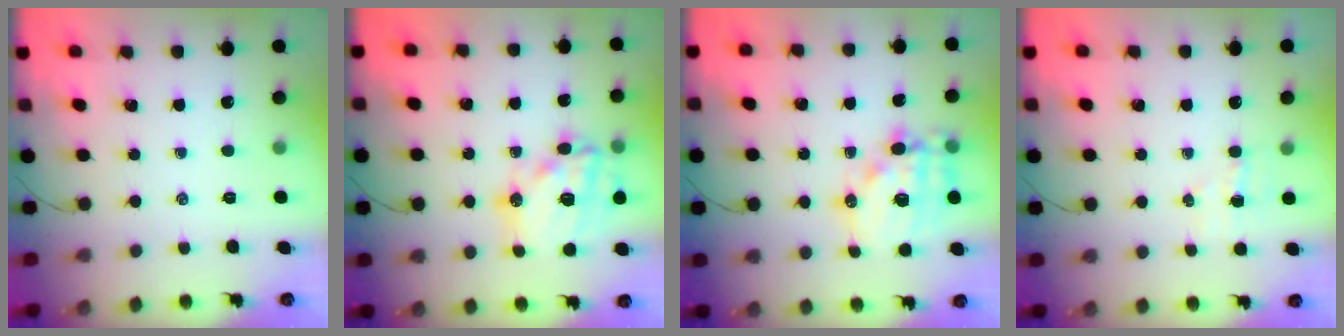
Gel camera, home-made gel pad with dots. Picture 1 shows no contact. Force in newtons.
{"total": 20.6, "press": 20.3, "slide": 3.9}
{"total": 16.0, "press": 15.6, "slide": 3.6}
{"total": 3.7, "press": 3.6, "slide": 0.8}